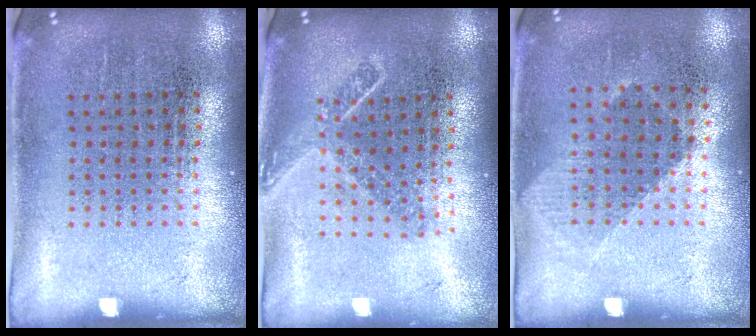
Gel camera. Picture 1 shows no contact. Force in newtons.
{"total": 1.8, "press": 1.3, "slide": 1.2}
{"total": 0.9, "press": 0.8, "slide": 0.5}